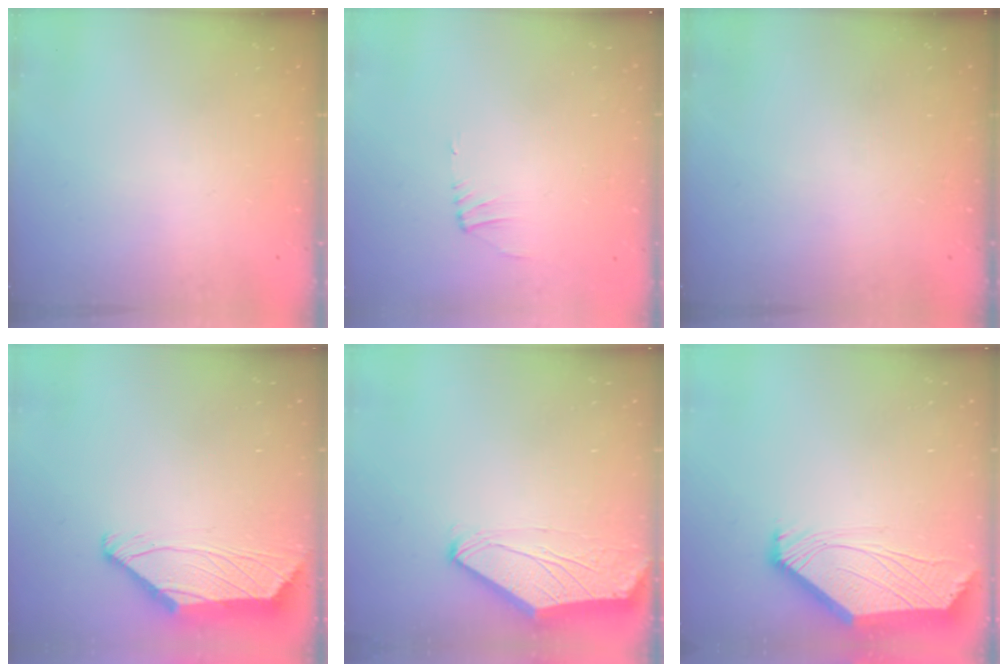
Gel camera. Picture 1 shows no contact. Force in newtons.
{"total": 0.5, "press": 0.4, "slide": 0.4}
{"total": 0.0}
{"total": 2.0, "press": 1.8, "slide": 0.8}
{"total": 0.0}
{"total": 2.5, "press": 2.4, "slide": 0.6}